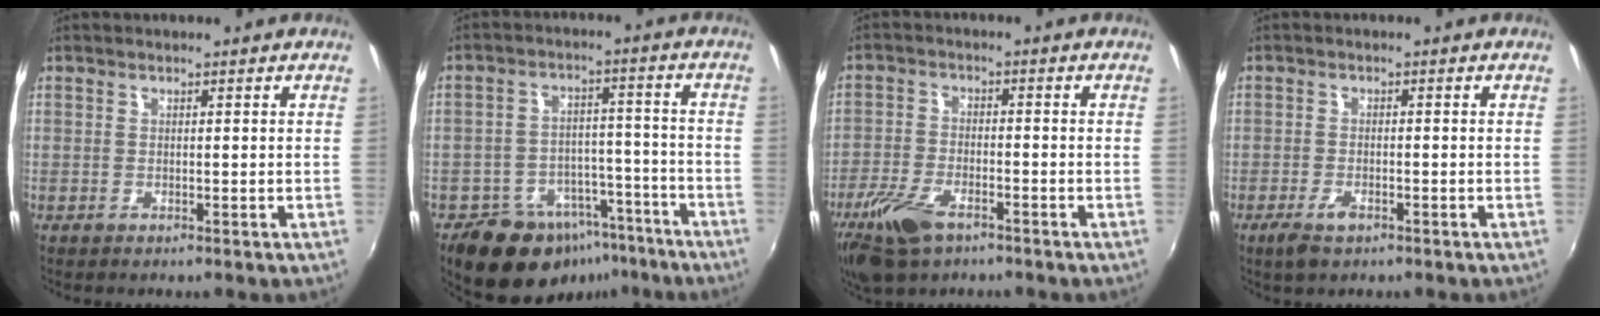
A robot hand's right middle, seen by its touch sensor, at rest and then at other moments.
{"total": 14.0, "force": [-9.8, 8.6, 5.2], "torque": [-0.104, 0.030, -0.122]}
{"total": 9.4, "force": [-6.0, 4.3, 5.8], "torque": [-0.144, -0.018, -0.117]}
{"total": 3.6, "force": [-2.3, 1.5, 2.3], "torque": [-0.055, -0.007, -0.044]}